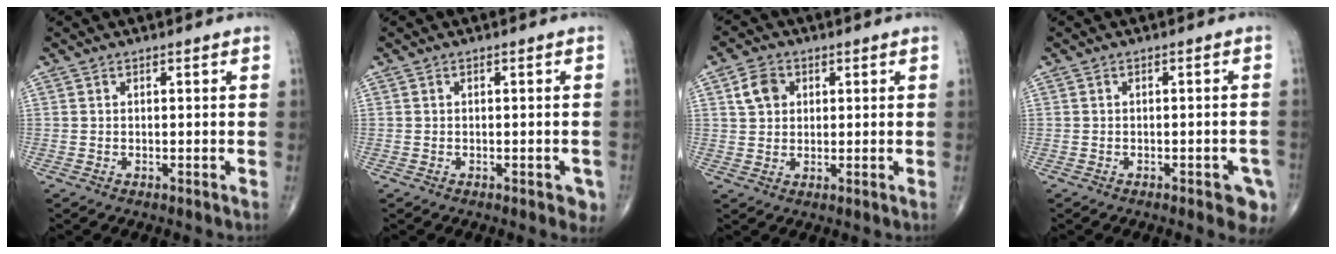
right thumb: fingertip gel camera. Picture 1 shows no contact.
{"total": 2.5, "force": [-1.1, 1.2, 1.8], "torque": [-0.008, 0.001, -0.013]}
{"total": 5.0, "force": [1.7, 4.0, 2.6], "torque": [-0.033, -0.001, 0.028]}
{"total": 5.1, "force": [-2.7, 1.9, 3.9], "torque": [-0.032, 0.007, -0.031]}